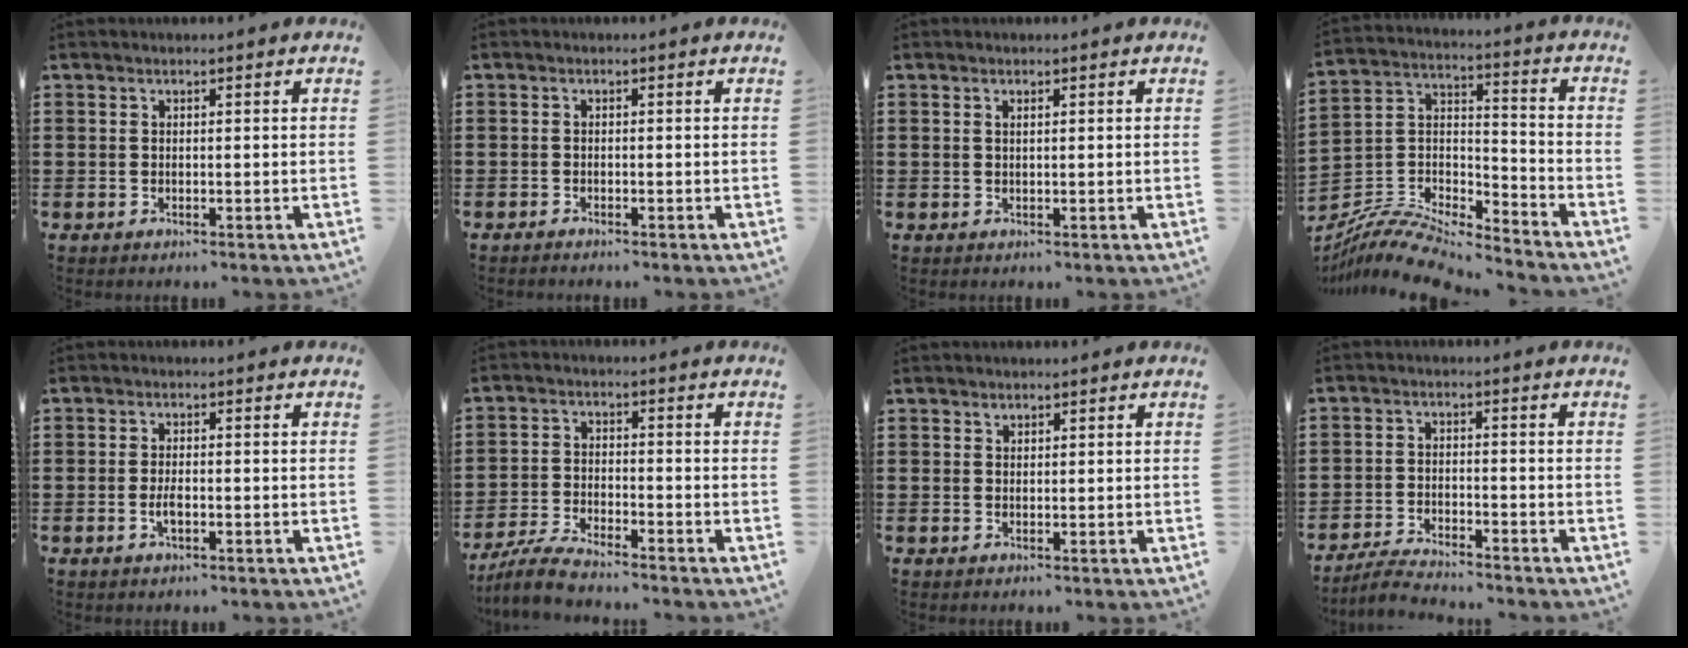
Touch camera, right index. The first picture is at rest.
{"total": 0.8, "force": [-0.8, 0.0, 0.0], "torque": [-0.002, -0.002, -0.015]}
{"total": 0.6, "force": [0.2, 0.1, 0.5], "torque": [-0.012, 0.000, 0.005]}
{"total": 9.7, "force": [-9.1, 1.9, 2.8], "torque": [-0.060, 0.018, -0.183]}
{"total": 2.3, "force": [-0.7, 0.7, 2.1], "torque": [-0.047, -0.004, -0.015]}
{"total": 4.8, "force": [-4.5, 0.1, 1.5], "torque": [-0.041, -0.007, -0.090]}
{"total": 0.7, "force": [0.6, 0.4, 0.0], "torque": [-0.002, 0.001, 0.012]}
{"total": 3.7, "force": [-3.7, 0.3, 0.6], "torque": [-0.020, 0.003, -0.078]}